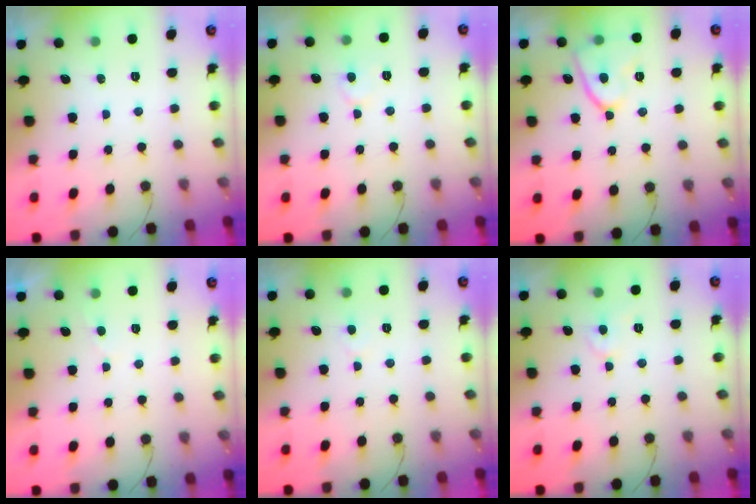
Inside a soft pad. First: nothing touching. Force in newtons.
{"total": 5.6, "press": 5.6, "slide": 0.4}
{"total": 11.4, "press": 11.3, "slide": 1.5}
{"total": 2.0, "press": 1.9, "slide": 0.3}
{"total": 2.4, "press": 2.4, "slide": 0.2}
{"total": 4.8, "press": 4.8, "slide": 0.4}